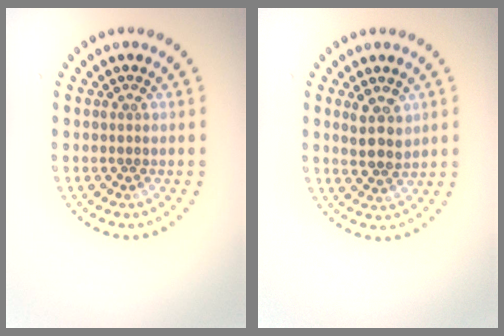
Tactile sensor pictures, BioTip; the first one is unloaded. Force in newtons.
{"total": 2.7, "press": 2.6, "slide": 0.8}